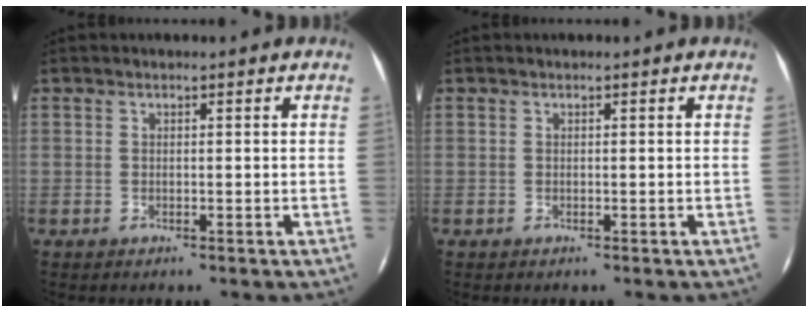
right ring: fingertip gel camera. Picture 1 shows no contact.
{"total": 0.0}